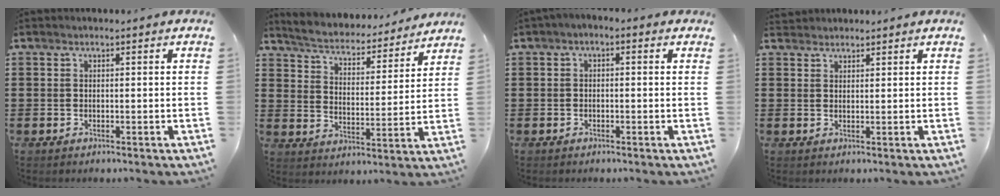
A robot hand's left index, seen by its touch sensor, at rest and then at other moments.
{"total": 4.0, "force": [3.9, 0.2, 0.6], "torque": [-0.036, -0.034, 0.060]}
{"total": 1.2, "force": [-1.0, 0.3, 0.6], "torque": [-0.012, 0.001, -0.020]}
{"total": 1.6, "force": [1.5, 0.6, -0.1], "torque": [-0.002, 0.004, 0.030]}